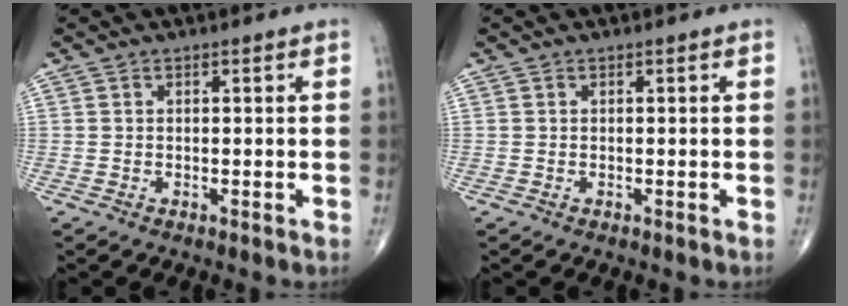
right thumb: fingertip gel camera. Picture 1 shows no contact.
{"total": 0.0}